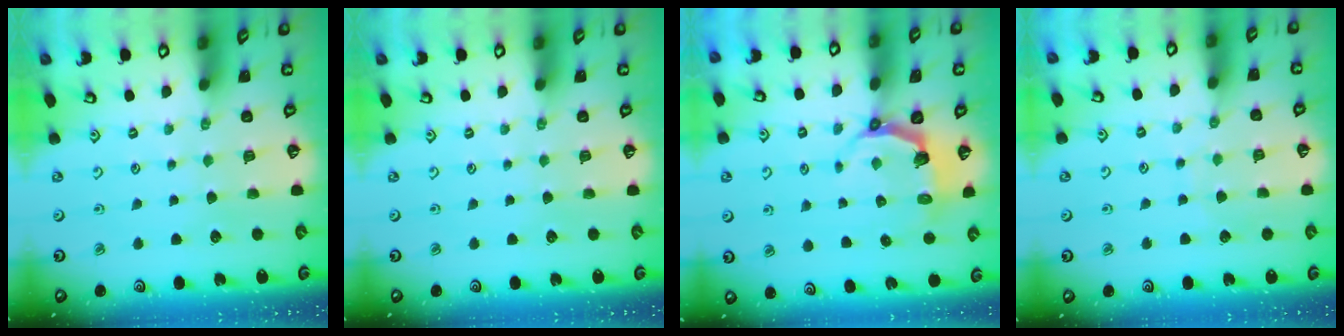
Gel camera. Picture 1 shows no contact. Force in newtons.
{"total": 0.0}
{"total": 4.2, "press": 2.7, "slide": 3.2}
{"total": 4.8, "press": 4.7, "slide": 0.6}